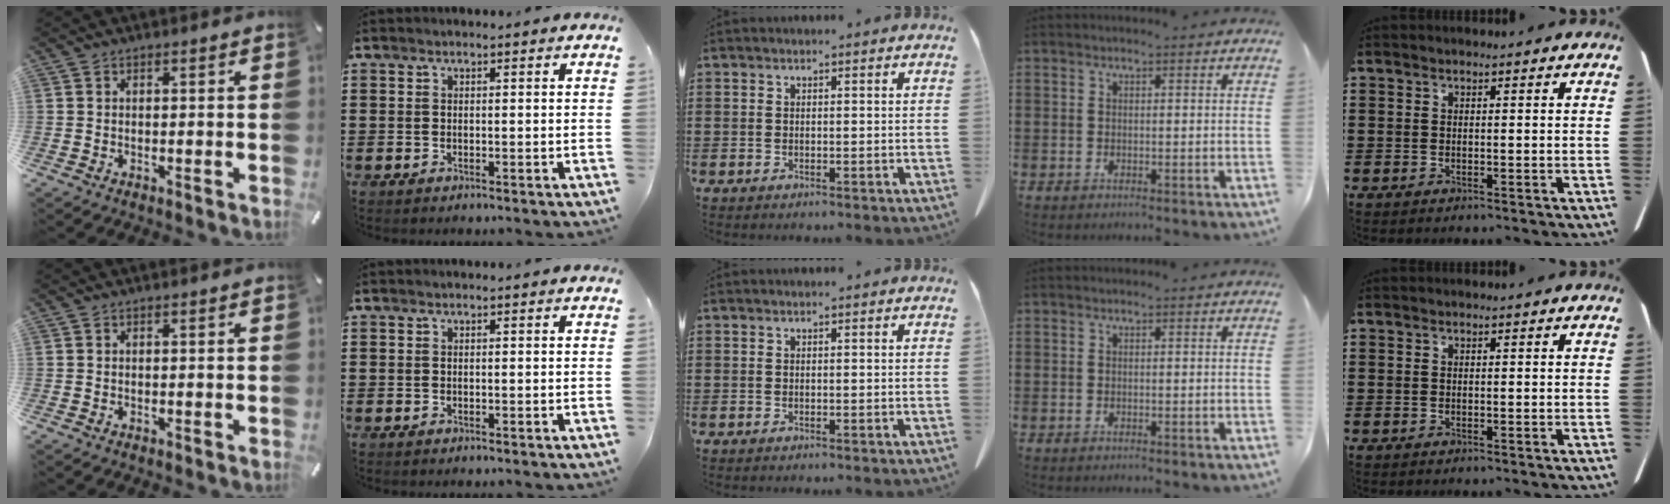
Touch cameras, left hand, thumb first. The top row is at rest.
{}